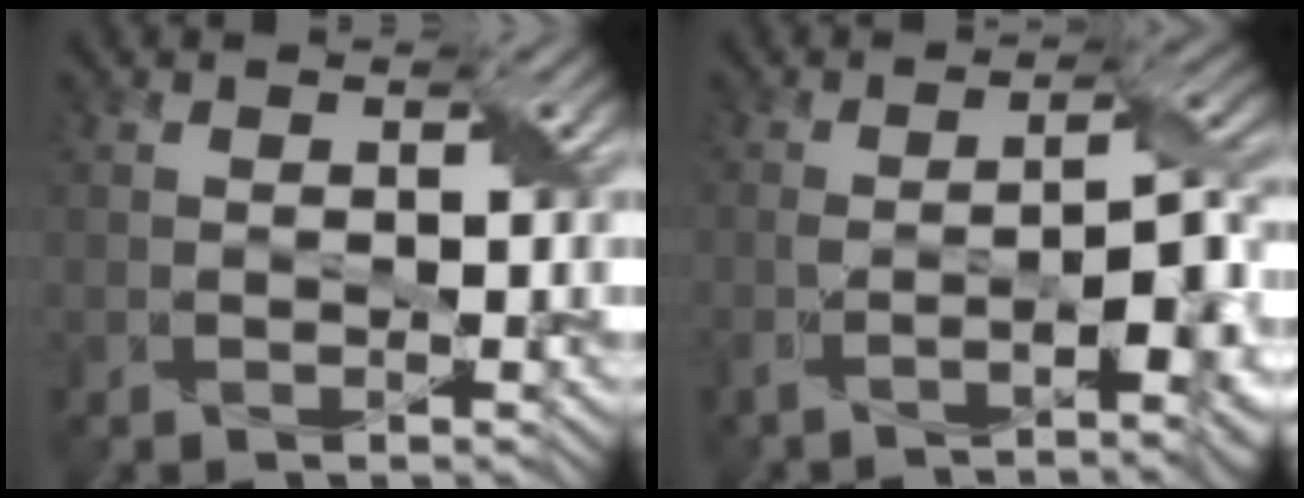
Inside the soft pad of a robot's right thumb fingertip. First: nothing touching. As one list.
[{"total": 9.3, "force": [-4.1, 2.0, 8.0], "torque": [-0.126, -0.006, -0.074]}]